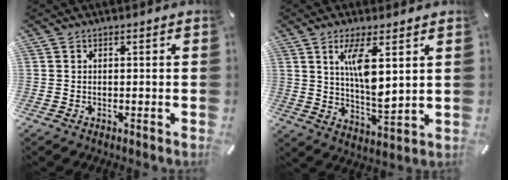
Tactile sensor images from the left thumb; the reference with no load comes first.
{"total": 10.0, "force": [4.0, 3.0, 8.6], "torque": [-0.157, -0.022, 0.065]}